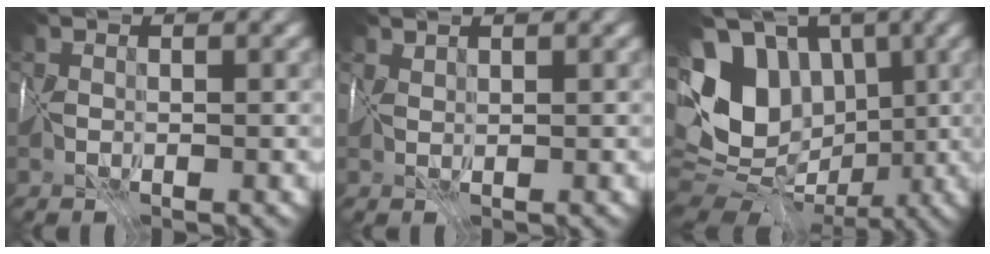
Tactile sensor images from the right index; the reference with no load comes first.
{"total": 1.6, "force": [1.4, -0.6, -0.5], "torque": [-0.001, 0.012, 0.031]}
{"total": 11.5, "force": [1.1, 9.2, 6.8], "torque": [-0.132, 0.017, 0.019]}